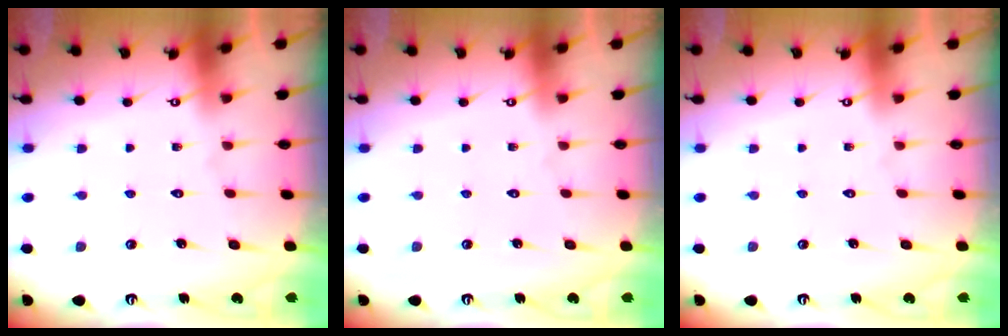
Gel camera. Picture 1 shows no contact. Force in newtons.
{"total": 0.0}
{"total": 0.0}